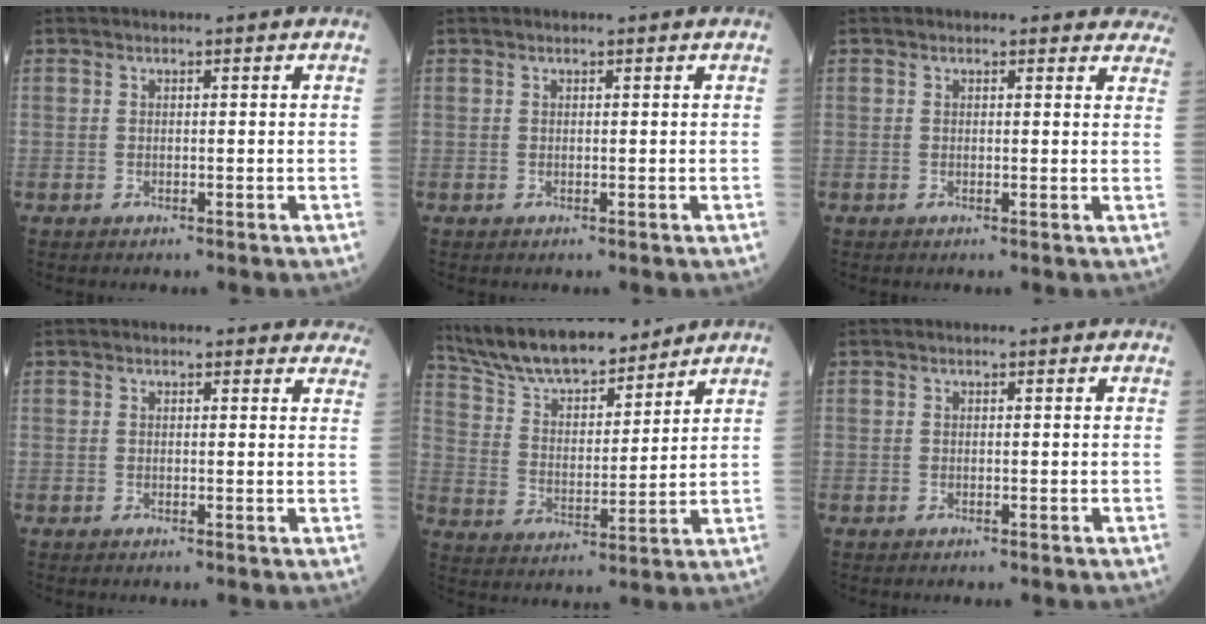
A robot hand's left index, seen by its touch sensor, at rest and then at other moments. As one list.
[{"total": 0.0}, {"total": 7.3, "force": [6.9, 2.2, 1.1], "torque": [0.027, -0.006, 0.041]}, {"total": 6.7, "force": [6.3, 2.0, 1.1], "torque": [0.022, -0.004, 0.037]}, {"total": 15.1, "force": [13.6, 3.2, 5.9], "torque": [-0.108, 0.010, 0.246]}, {"total": 0.0}]